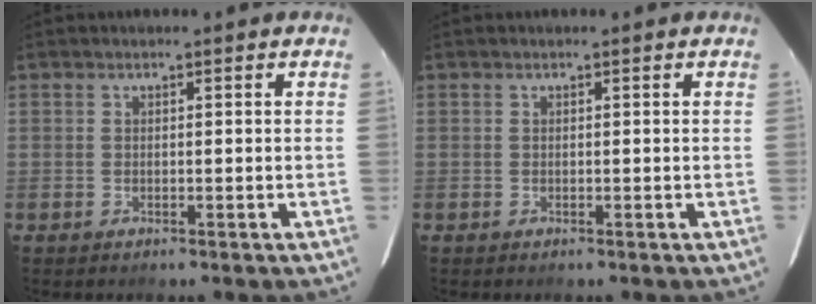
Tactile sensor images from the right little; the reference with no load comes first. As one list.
[{"total": 0.0}]